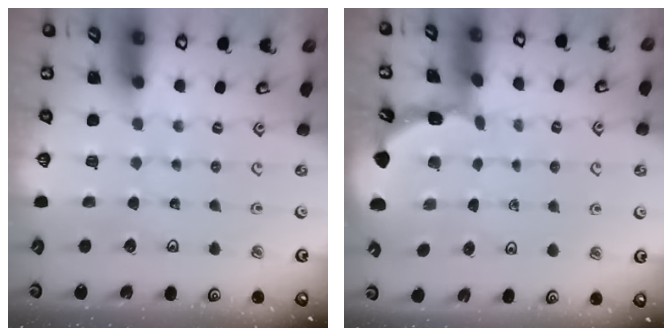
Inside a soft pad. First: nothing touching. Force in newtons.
{"total": 1.5, "press": 1.5, "slide": 0.1}